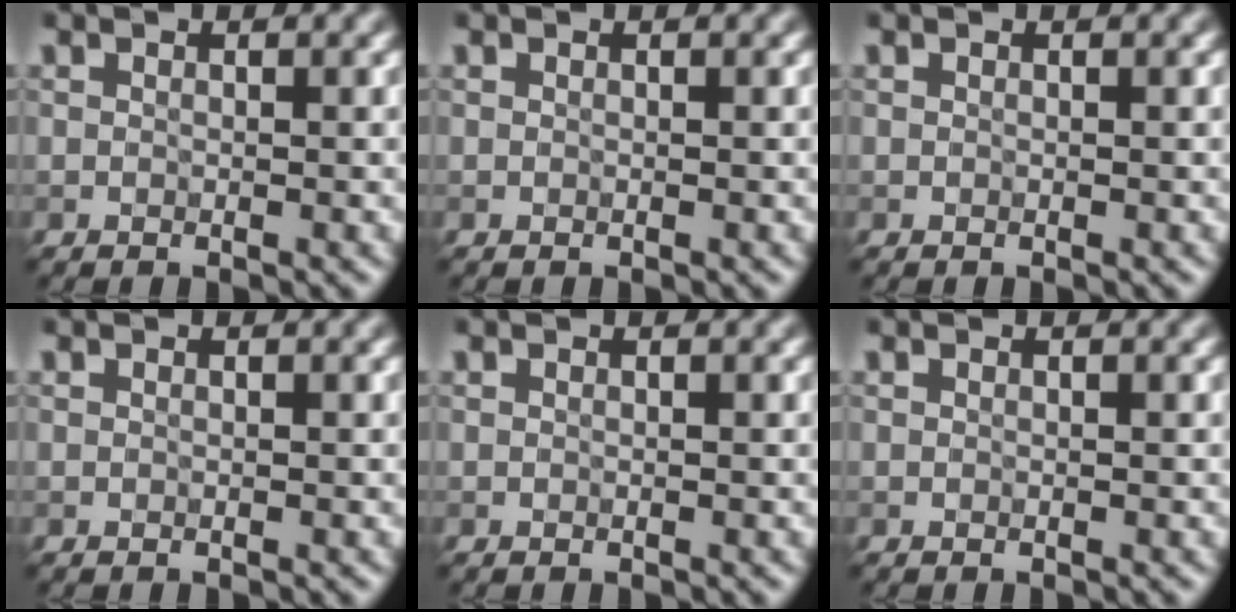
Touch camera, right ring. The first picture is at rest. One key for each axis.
{"total": 0.0}
{"total": 0.0}
{"total": 0.0}
{"total": 0.0}
{"total": 0.0}